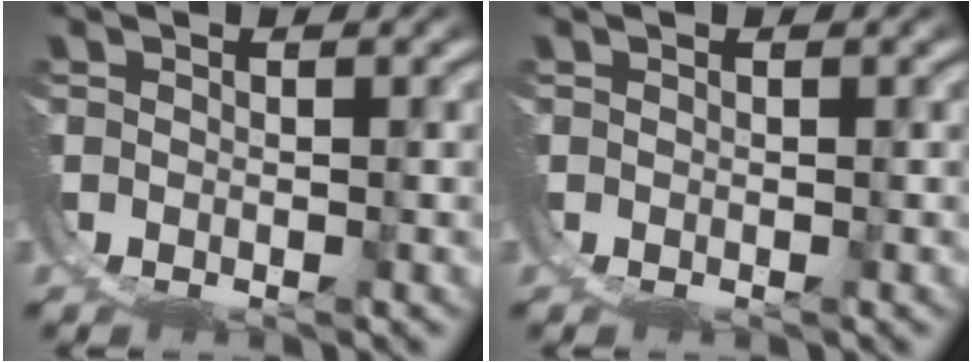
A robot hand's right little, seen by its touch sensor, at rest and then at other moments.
{"total": 0.0}